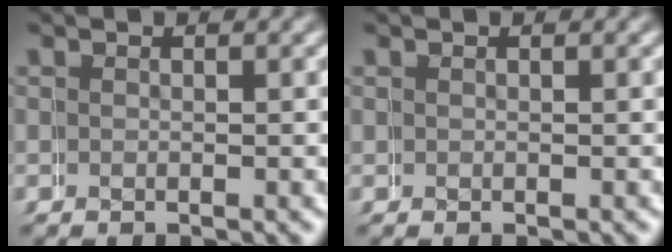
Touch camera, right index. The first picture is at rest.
{"total": 0.0}